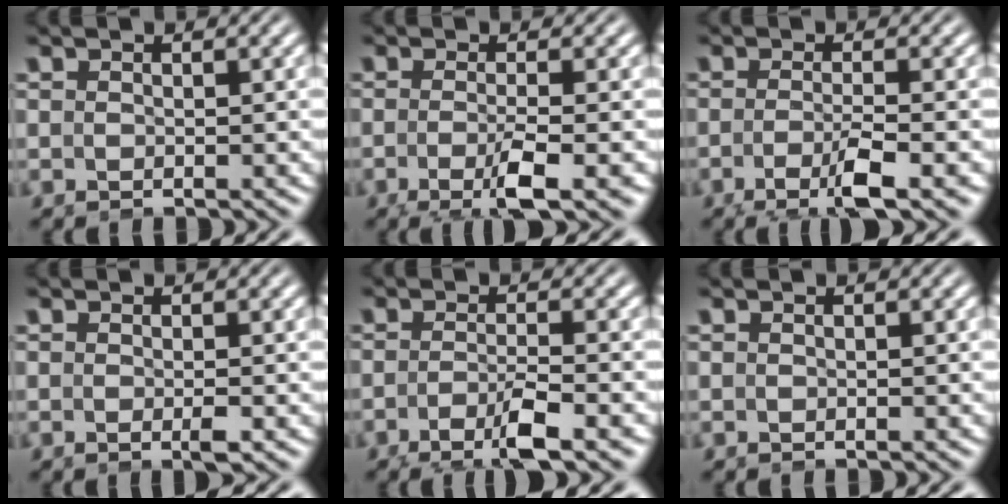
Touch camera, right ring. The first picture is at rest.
{"total": 3.4, "force": [-1.0, 0.2, 3.2], "torque": [-0.055, -0.018, -0.007]}
{"total": 3.2, "force": [-1.2, 0.2, 2.9], "torque": [-0.051, -0.019, -0.009]}
{"total": 1.0, "force": [-0.2, -0.3, 1.0], "torque": [-0.019, -0.002, -0.001]}
{"total": 3.2, "force": [-1.4, 0.4, 2.8], "torque": [-0.048, -0.017, -0.013]}
{"total": 0.0}